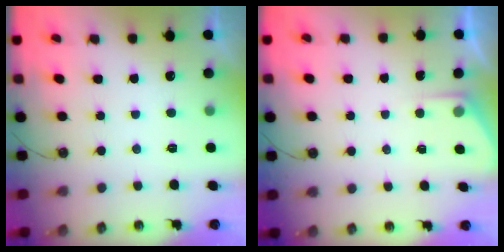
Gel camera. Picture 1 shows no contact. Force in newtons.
{"total": 2.7, "press": 2.7, "slide": 0.3}